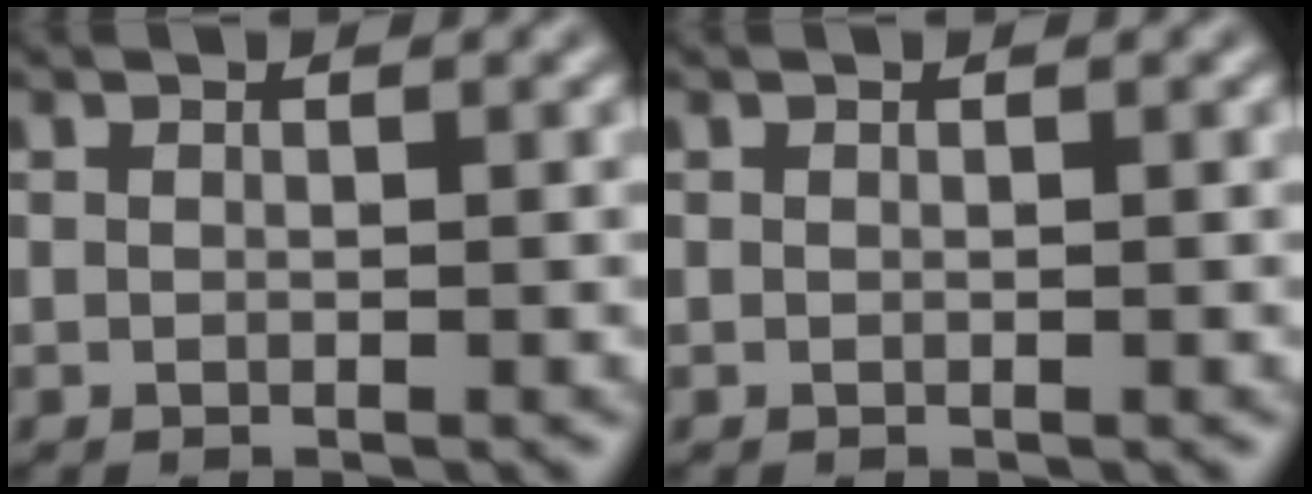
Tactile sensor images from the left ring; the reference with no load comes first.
{"total": 0.0}